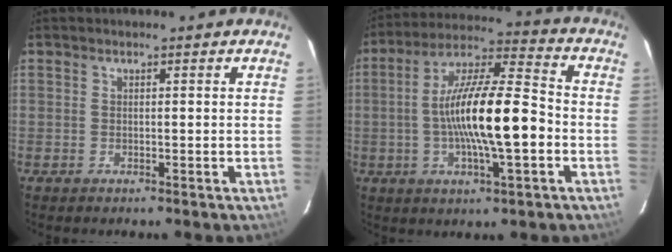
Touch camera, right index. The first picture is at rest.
{"total": 16.4, "force": [-2.8, 3.3, 15.8], "torque": [-0.285, 0.010, -0.053]}